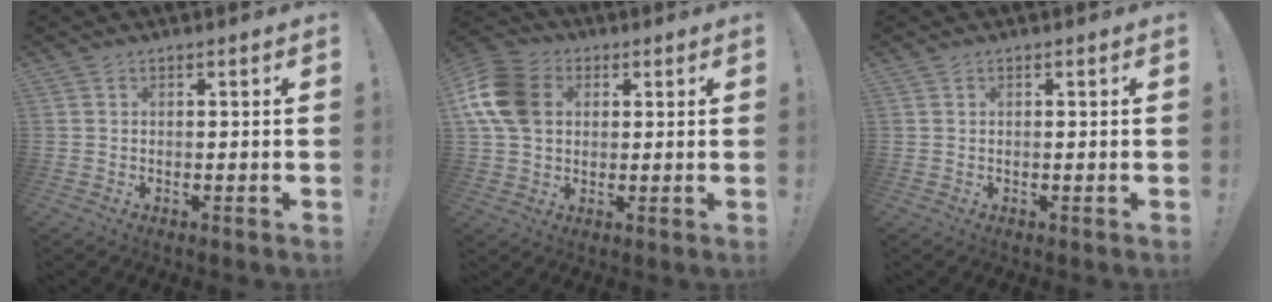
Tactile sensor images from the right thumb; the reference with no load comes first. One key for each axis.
{"total": 14.3, "fx": 3.0, "fy": 11.0, "fz": 8.7, "tx": -0.159, "ty": 0.002, "tz": 0.062}
{"total": 0.0}